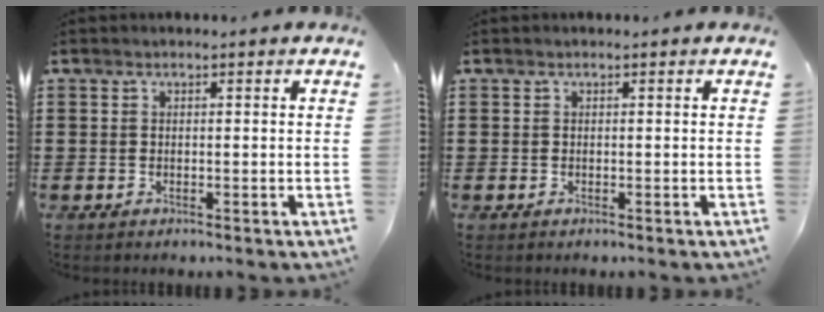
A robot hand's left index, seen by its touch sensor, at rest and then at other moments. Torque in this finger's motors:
{"motor_torque": [0.00, 0.00, 0.00, 0.00]}